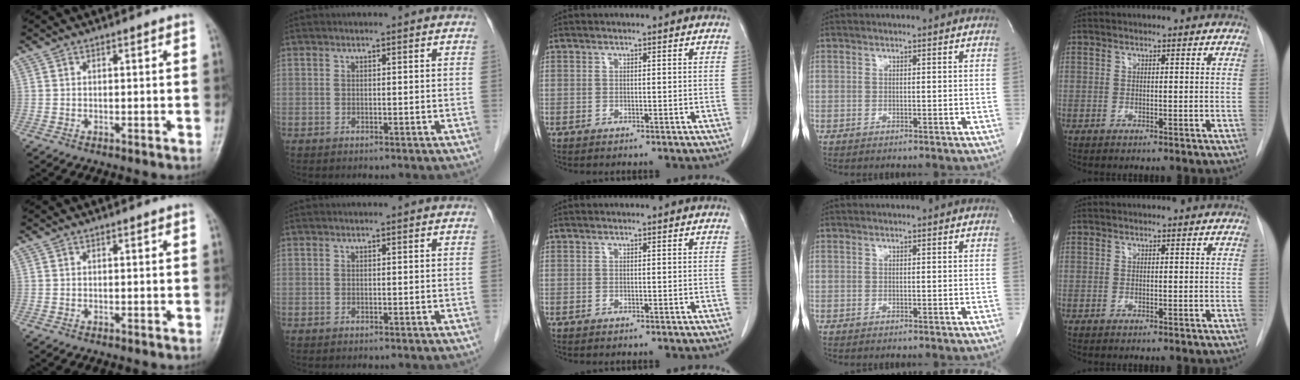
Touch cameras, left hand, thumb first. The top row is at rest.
{}